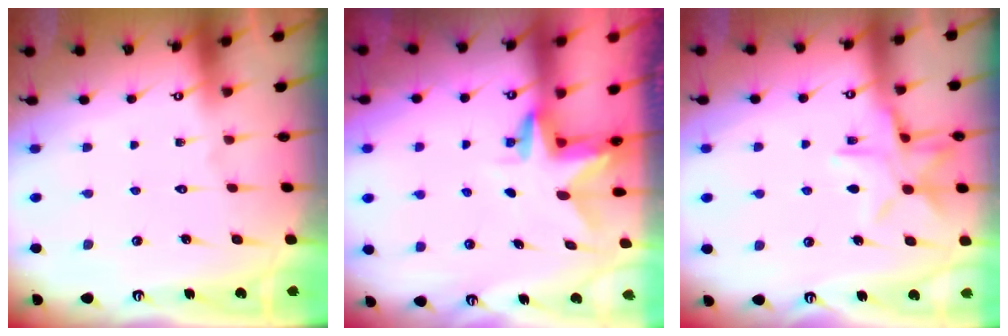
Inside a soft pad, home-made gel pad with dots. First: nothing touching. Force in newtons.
{"total": 3.0, "press": 3.0, "slide": 0.3}
{"total": 12.5, "press": 12.4, "slide": 0.9}